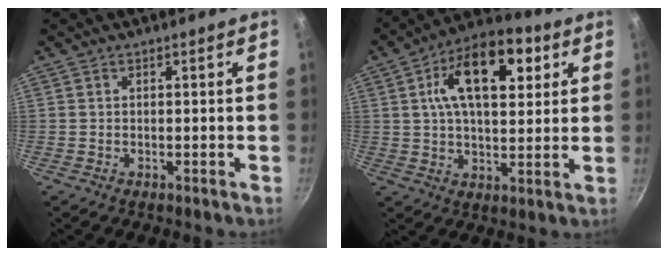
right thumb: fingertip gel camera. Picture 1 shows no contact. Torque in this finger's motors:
{"motor_torque": [1.23, 3.15, 1.06, -0.75, 0.40]}